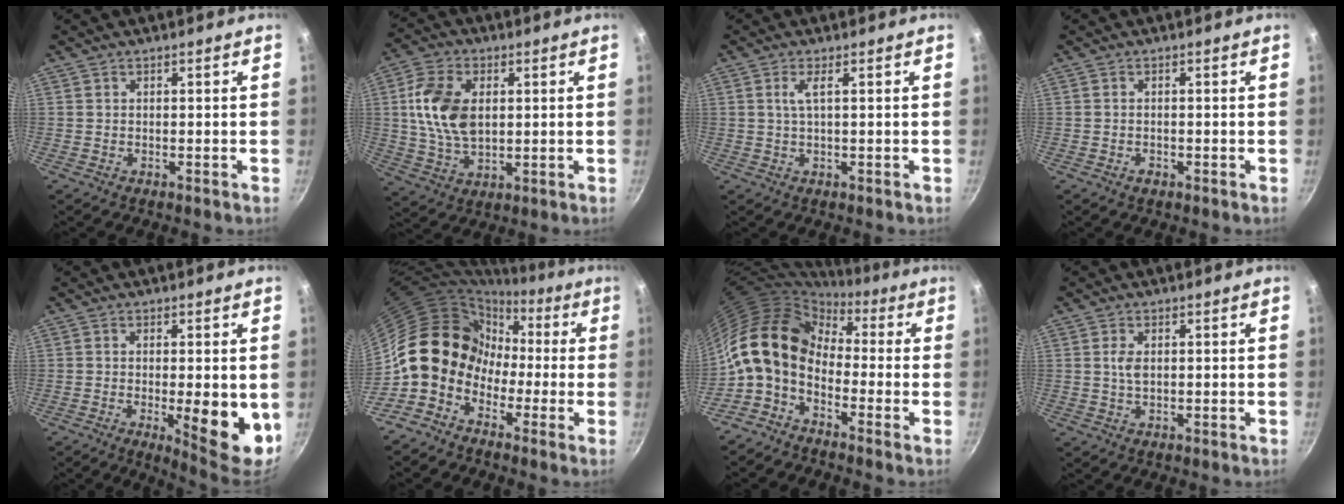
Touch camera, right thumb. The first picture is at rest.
{"total": 12.6, "force": [1.9, 7.9, 9.6], "torque": [-0.170, -0.002, 0.036]}
{"total": 2.4, "force": [0.6, 0.4, 2.3], "torque": [-0.054, 0.002, 0.016]}
{"total": 1.3, "force": [-0.7, 0.8, 0.7], "torque": [-0.013, 0.002, -0.012]}
{"total": 10.4, "force": [-1.7, 3.0, 9.8], "torque": [-0.122, -0.007, -0.013]}
{"total": 12.0, "force": [-3.1, 10.1, 5.7], "torque": [-0.036, 0.043, -0.074]}
{"total": 13.5, "force": [-1.7, 10.0, 8.8], "torque": [-0.135, 0.042, -0.054]}
{"total": 2.4, "force": [0.4, 1.3, 1.9], "torque": [-0.036, -0.001, 0.007]}